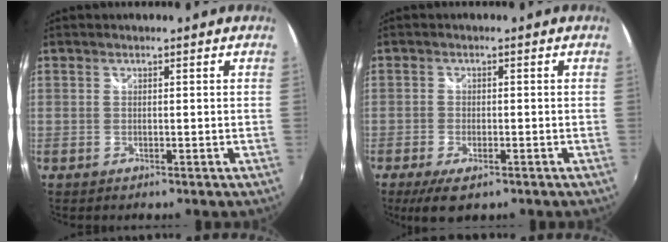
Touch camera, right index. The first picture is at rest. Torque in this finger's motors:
{"motor_torque": [0.19, -0.05, 0.07, 0.01]}